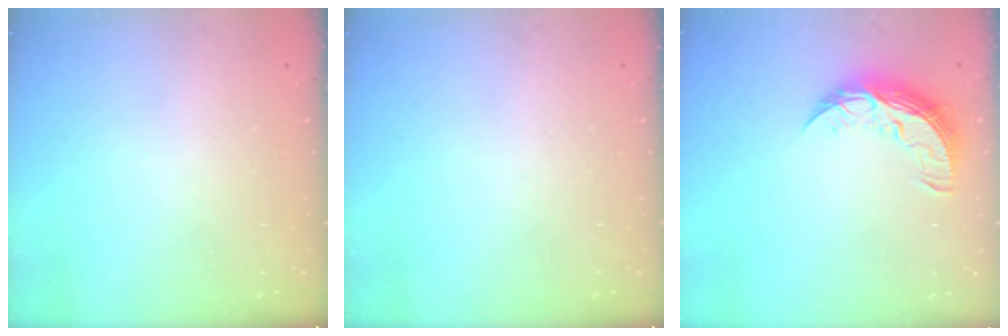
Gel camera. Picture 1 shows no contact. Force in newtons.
{"total": 0.0}
{"total": 9.4, "press": 9.4, "slide": 0.6}